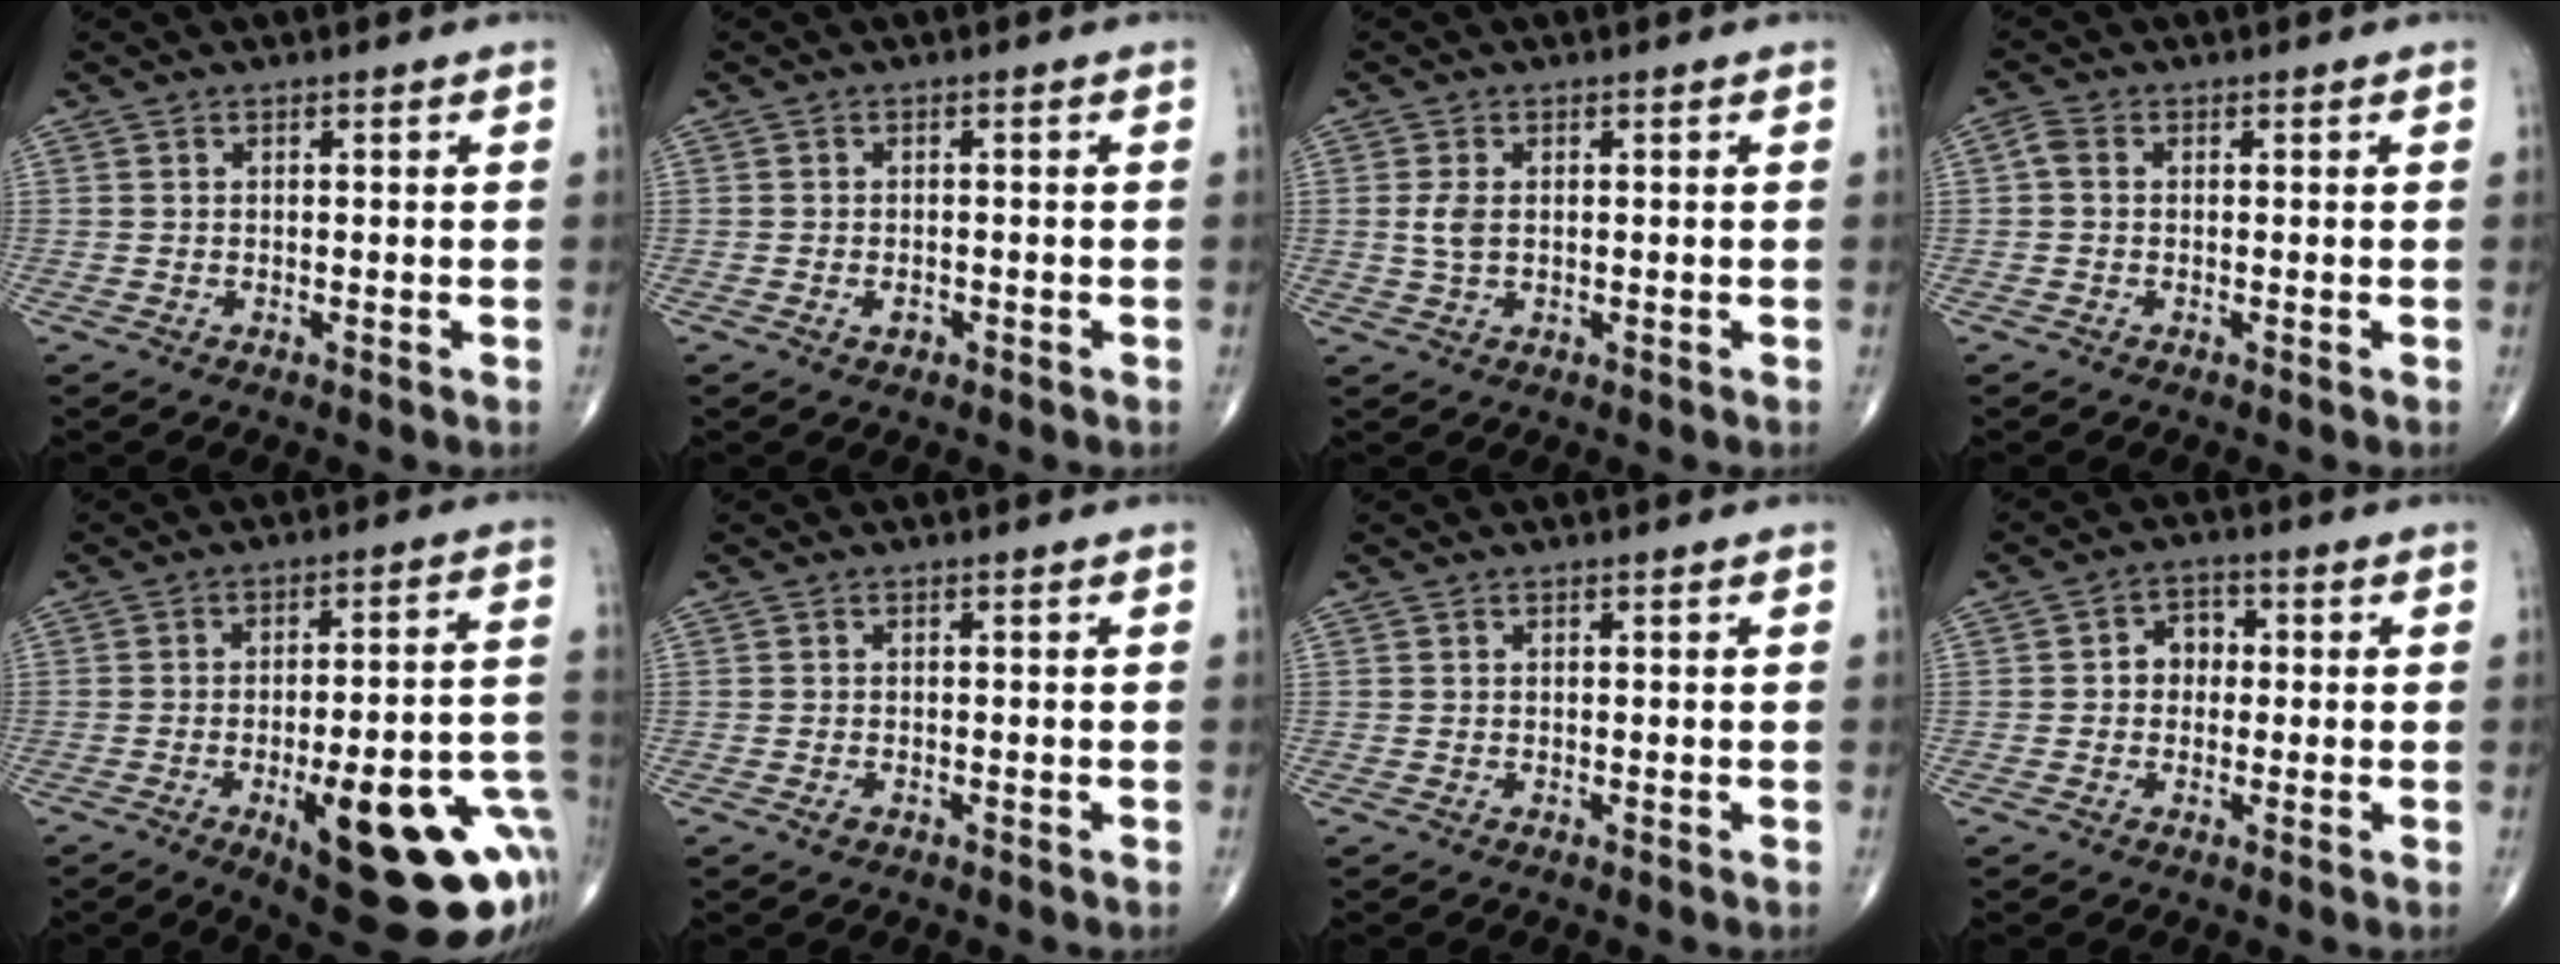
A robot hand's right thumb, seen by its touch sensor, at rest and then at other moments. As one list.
[{"total": 1.4, "force": [-0.7, 0.9, 0.9], "torque": [-0.011, 0.004, -0.012]}, {"total": 2.9, "force": [0.3, 1.6, 2.4], "torque": [-0.057, 0.001, 0.007]}, {"total": 2.0, "force": [0.1, 1.4, 1.3], "torque": [-0.028, 0.004, -0.005]}, {"total": 24.8, "force": [-8.5, 8.0, 21.9], "torque": [-0.214, 0.023, -0.092]}, {"total": 1.0, "force": [-0.6, 0.6, 0.6], "torque": [-0.010, 0.002, -0.011]}, {"total": 0.0}, {"total": 4.4, "force": [0.1, 3.6, 2.6], "torque": [-0.017, 0.016, -0.007]}]